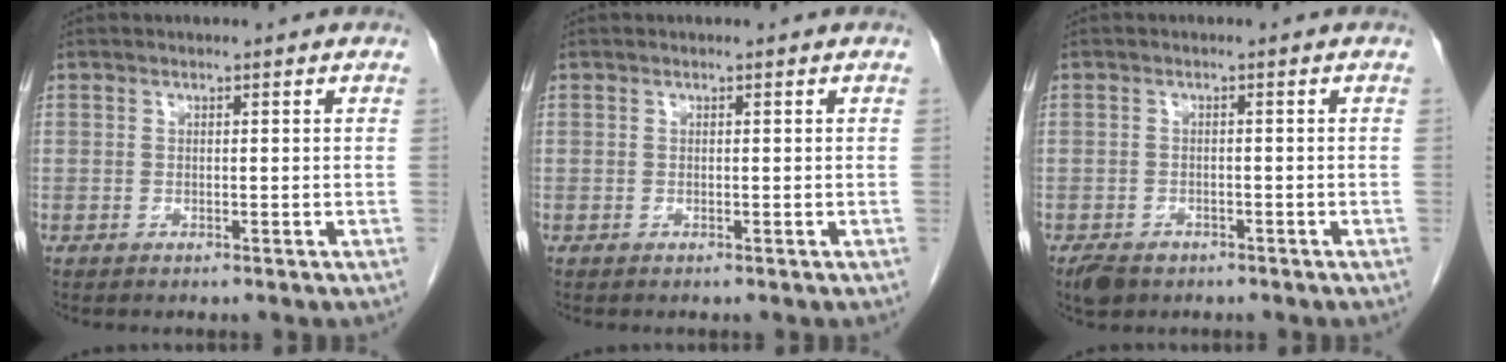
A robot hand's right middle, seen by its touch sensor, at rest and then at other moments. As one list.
[{"total": 0.0}, {"total": 3.6, "force": [-2.6, 2.2, 1.3], "torque": [-0.023, -0.002, -0.038]}]